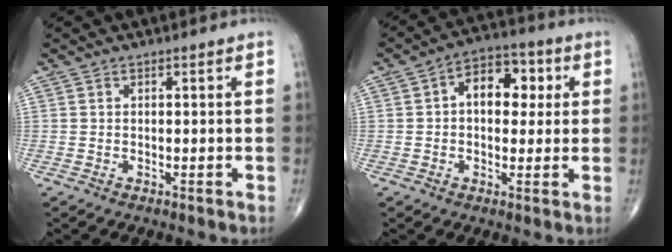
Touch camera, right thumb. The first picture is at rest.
{"total": 9.9, "force": [1.7, 6.5, 7.3], "torque": [-0.072, 0.020, 0.020]}